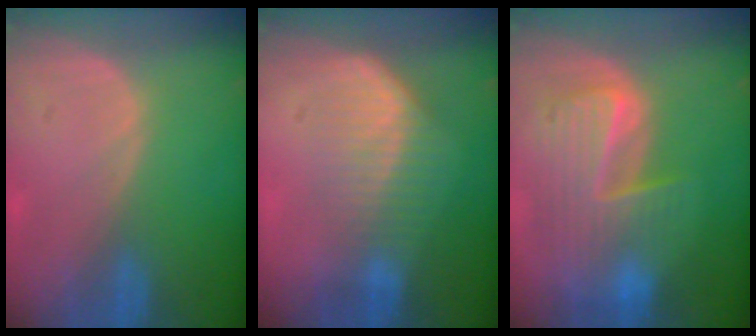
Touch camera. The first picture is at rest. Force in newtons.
{"total": 7.4, "press": 6.4, "slide": 3.7}
{"total": 9.9, "press": 8.5, "slide": 5.1}